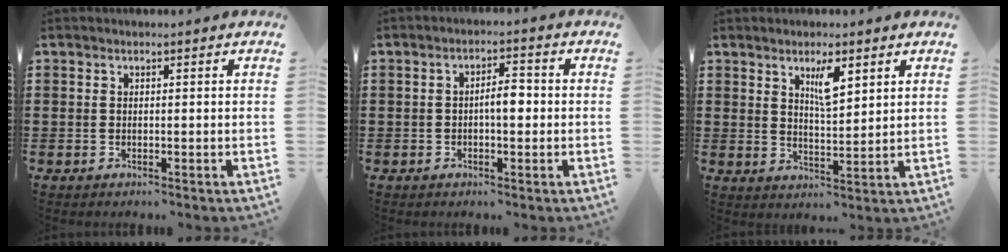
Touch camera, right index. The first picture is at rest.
{"total": 3.6, "force": [-0.4, 1.2, 3.4], "torque": [-0.062, 0.007, -0.010]}
{"total": 4.9, "force": [2.6, 1.4, 3.9], "torque": [-0.068, -0.001, 0.041]}